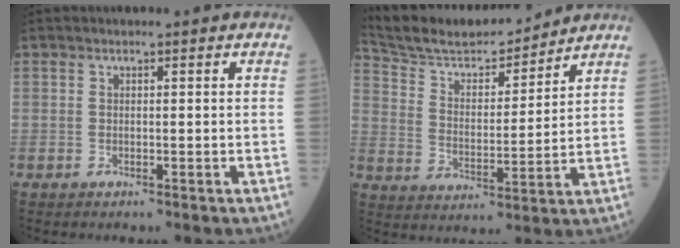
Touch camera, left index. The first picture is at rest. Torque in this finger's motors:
{"motor_torque": [-0.33, -0.04, -0.30, -0.01]}